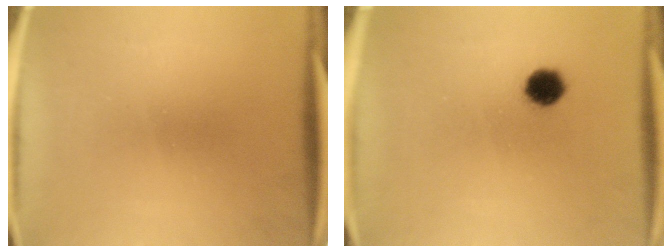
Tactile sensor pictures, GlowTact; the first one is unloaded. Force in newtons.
{"total": 5.1}